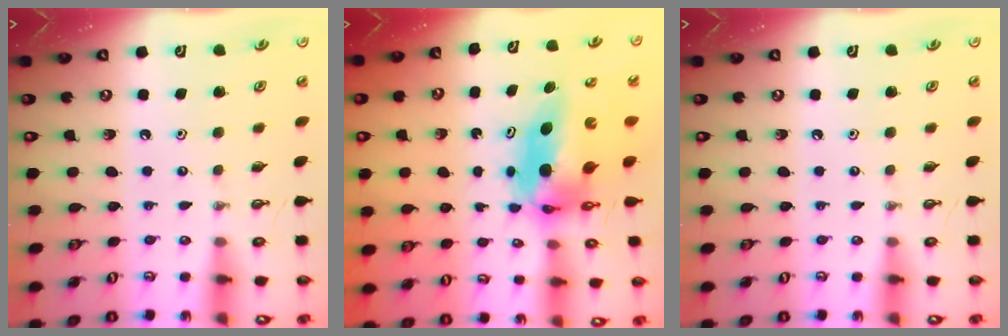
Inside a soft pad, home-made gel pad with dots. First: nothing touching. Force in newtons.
{"total": 7.2, "press": 7.2, "slide": 0.4}
{"total": 0.0}